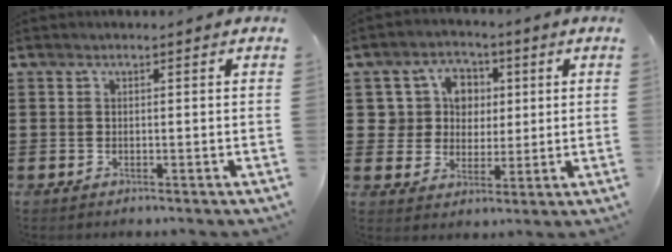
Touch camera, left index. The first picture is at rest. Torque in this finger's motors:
{"motor_torque": [0.95, 1.19, 0.18, 0.02]}